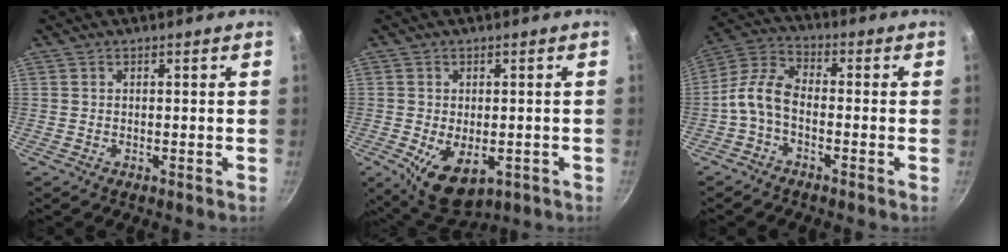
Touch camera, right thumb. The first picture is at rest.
{"total": 9.6, "force": [-3.2, 5.5, 7.1], "torque": [-0.111, -0.004, -0.034]}
{"total": 8.1, "force": [-2.2, 4.6, 6.3], "torque": [-0.129, 0.034, -0.056]}